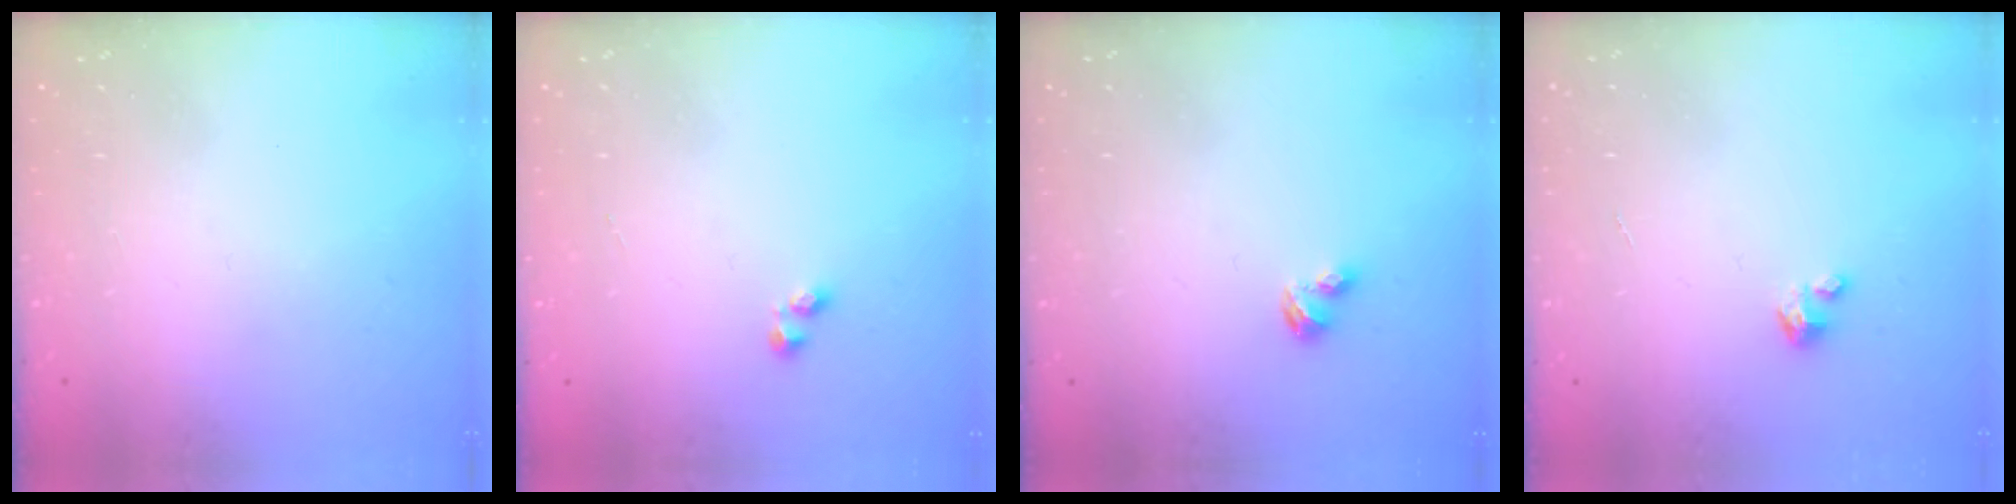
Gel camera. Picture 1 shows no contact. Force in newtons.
{"total": 1.1, "press": 0.9, "slide": 0.7}
{"total": 1.9, "press": 1.8, "slide": 0.4}
{"total": 2.7, "press": 2.7, "slide": 0.1}